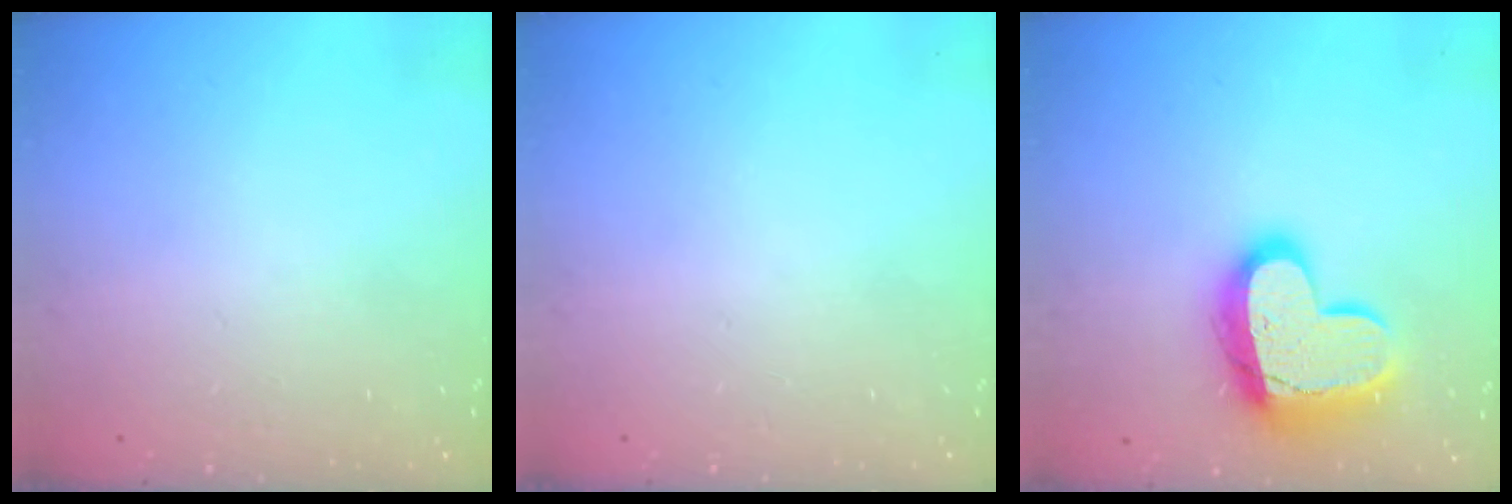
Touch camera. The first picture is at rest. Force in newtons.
{"total": 0.0}
{"total": 17.3, "press": 17.2, "slide": 1.4}